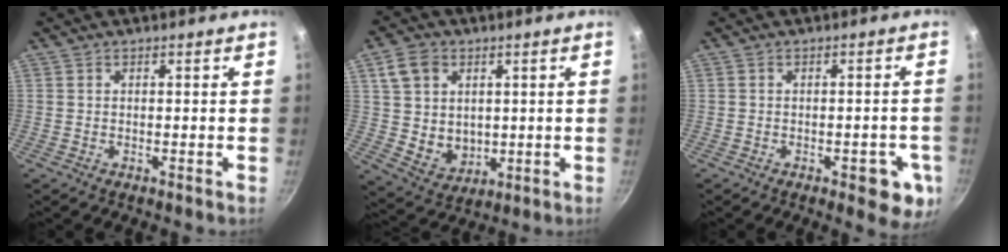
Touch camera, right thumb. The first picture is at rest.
{"total": 10.1, "force": [2.4, 8.3, 5.3], "torque": [-0.072, -0.016, 0.058]}
{"total": 7.8, "force": [-2.7, 3.5, 6.4], "torque": [-0.048, 0.009, -0.029]}